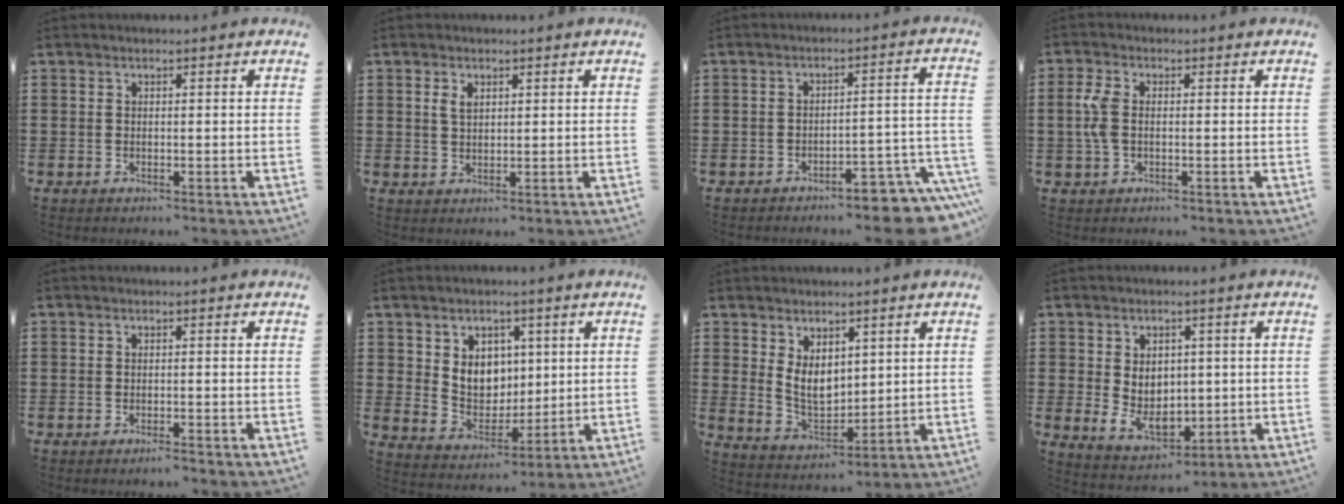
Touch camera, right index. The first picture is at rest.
{"total": 1.9, "force": [0.8, 1.1, 1.3], "torque": [-0.030, 0.004, 0.015]}
{"total": 6.1, "force": [-5.4, 0.7, 2.8], "torque": [-0.040, 0.001, -0.098]}
{"total": 4.2, "force": [0.0, 2.5, 3.4], "torque": [-0.099, -0.003, -0.010]}
{"total": 0.9, "force": [-0.8, 0.0, 0.5], "torque": [-0.010, -0.004, -0.014]}
{"total": 6.2, "force": [2.2, 5.5, 2.1], "torque": [-0.042, -0.001, 0.037]}
{"total": 6.2, "force": [2.1, 4.2, 4.0], "torque": [-0.079, 0.003, 0.042]}
{"total": 6.0, "force": [0.3, 4.6, 3.8], "torque": [-0.049, 0.001, 0.002]}